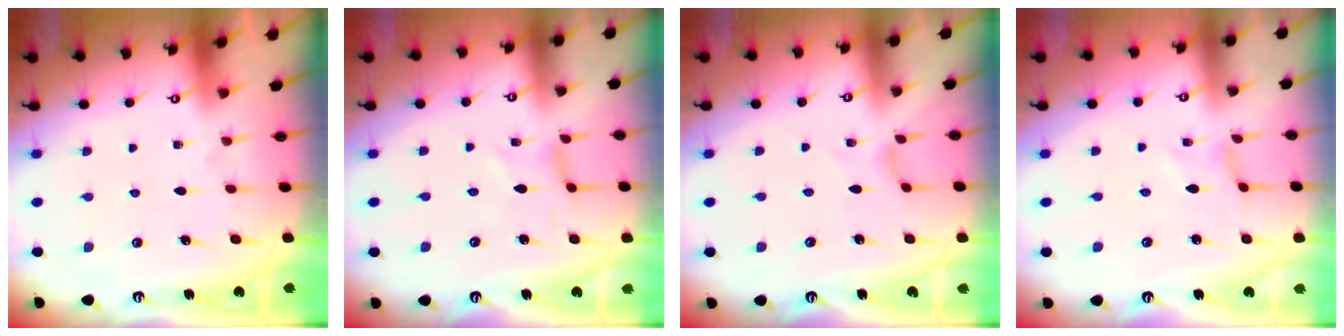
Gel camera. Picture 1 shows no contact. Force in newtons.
{"total": 0.0}
{"total": 1.2, "press": 1.2, "slide": 0.3}
{"total": 0.0}